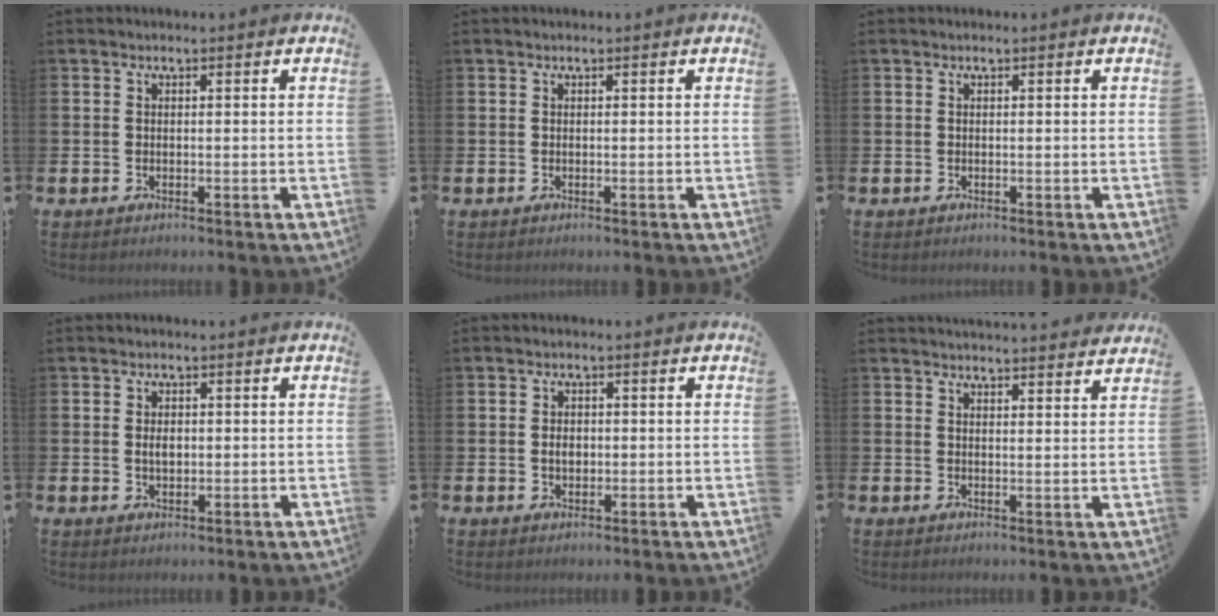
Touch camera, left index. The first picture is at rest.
{"total": 0.0}
{"total": 0.0}
{"total": 1.9, "force": [0.2, 1.2, 1.4], "torque": [-0.012, 0.000, -0.002]}
{"total": 2.1, "force": [0.1, 1.5, 1.4], "torque": [-0.011, 0.000, -0.005]}
{"total": 3.4, "force": [3.4, -0.2, -0.2], "torque": [0.008, -0.025, 0.059]}